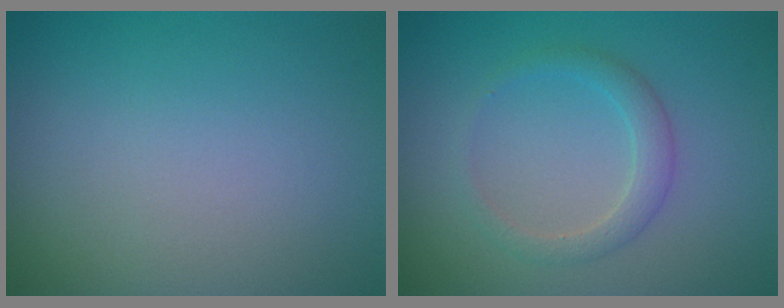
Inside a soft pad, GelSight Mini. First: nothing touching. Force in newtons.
{"total": 2.1, "press": 2.1, "slide": 0.2}